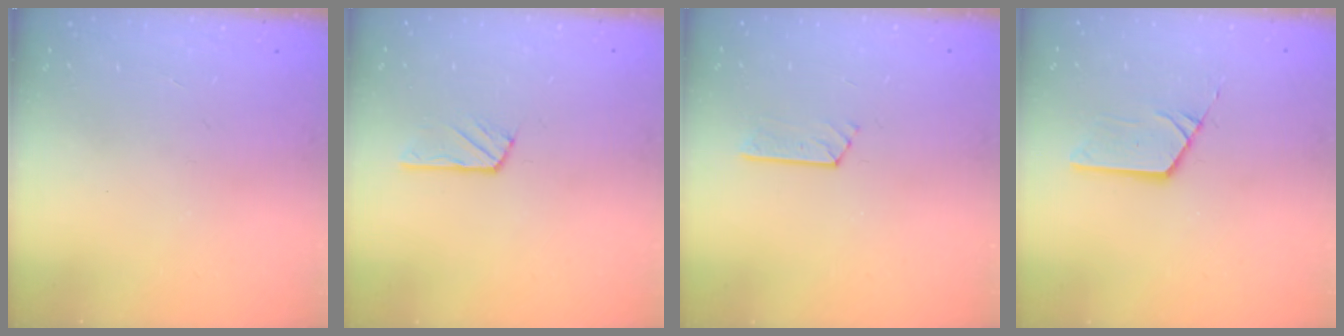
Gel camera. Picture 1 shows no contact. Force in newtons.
{"total": 2.9, "press": 2.8, "slide": 0.4}
{"total": 3.5, "press": 3.5, "slide": 0.4}
{"total": 3.5, "press": 3.5, "slide": 0.3}